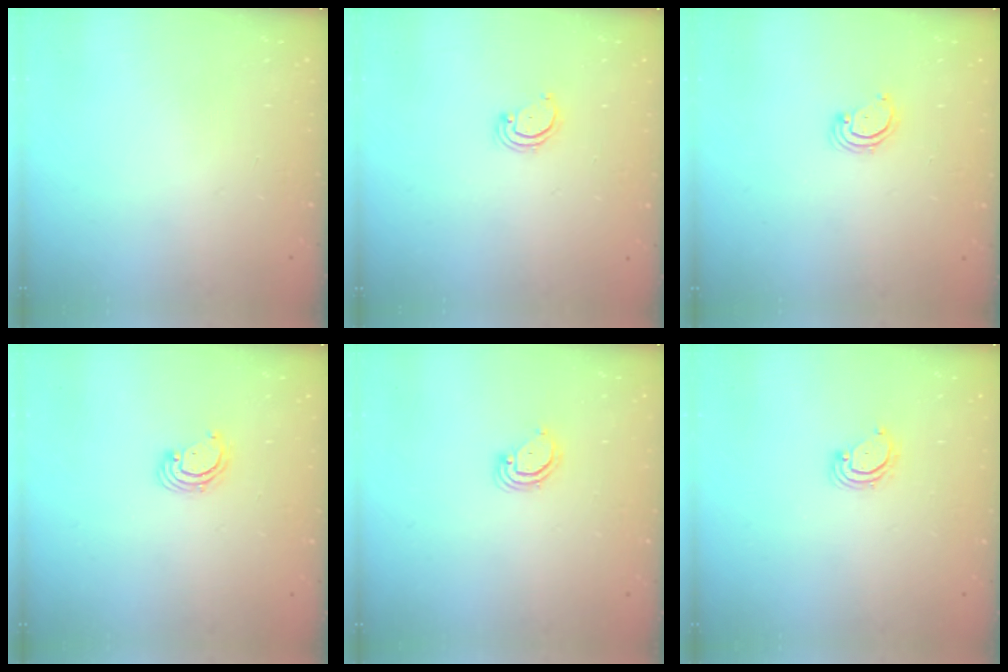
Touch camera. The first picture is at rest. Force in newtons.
{"total": 2.8, "press": 2.8, "slide": 0.3}
{"total": 2.3, "press": 2.3, "slide": 0.2}
{"total": 3.1, "press": 3.1, "slide": 0.1}
{"total": 3.6, "press": 3.6, "slide": 0.3}
{"total": 3.1, "press": 3.1, "slide": 0.3}